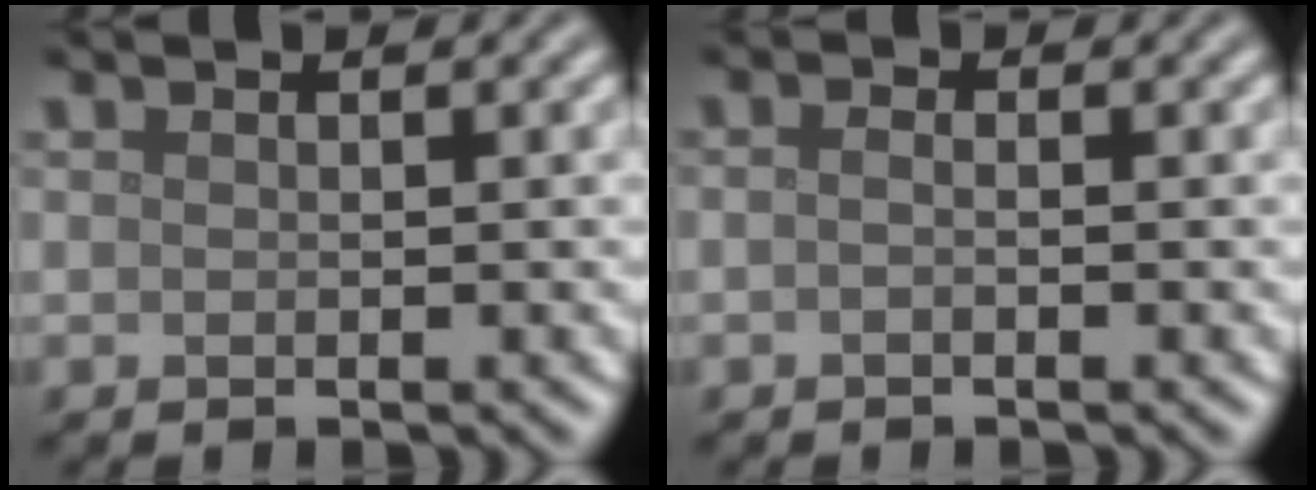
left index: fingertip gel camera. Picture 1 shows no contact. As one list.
[{"total": 0.7, "force": [-0.3, 0.3, 0.6], "torque": [-0.014, -0.002, -0.011]}]